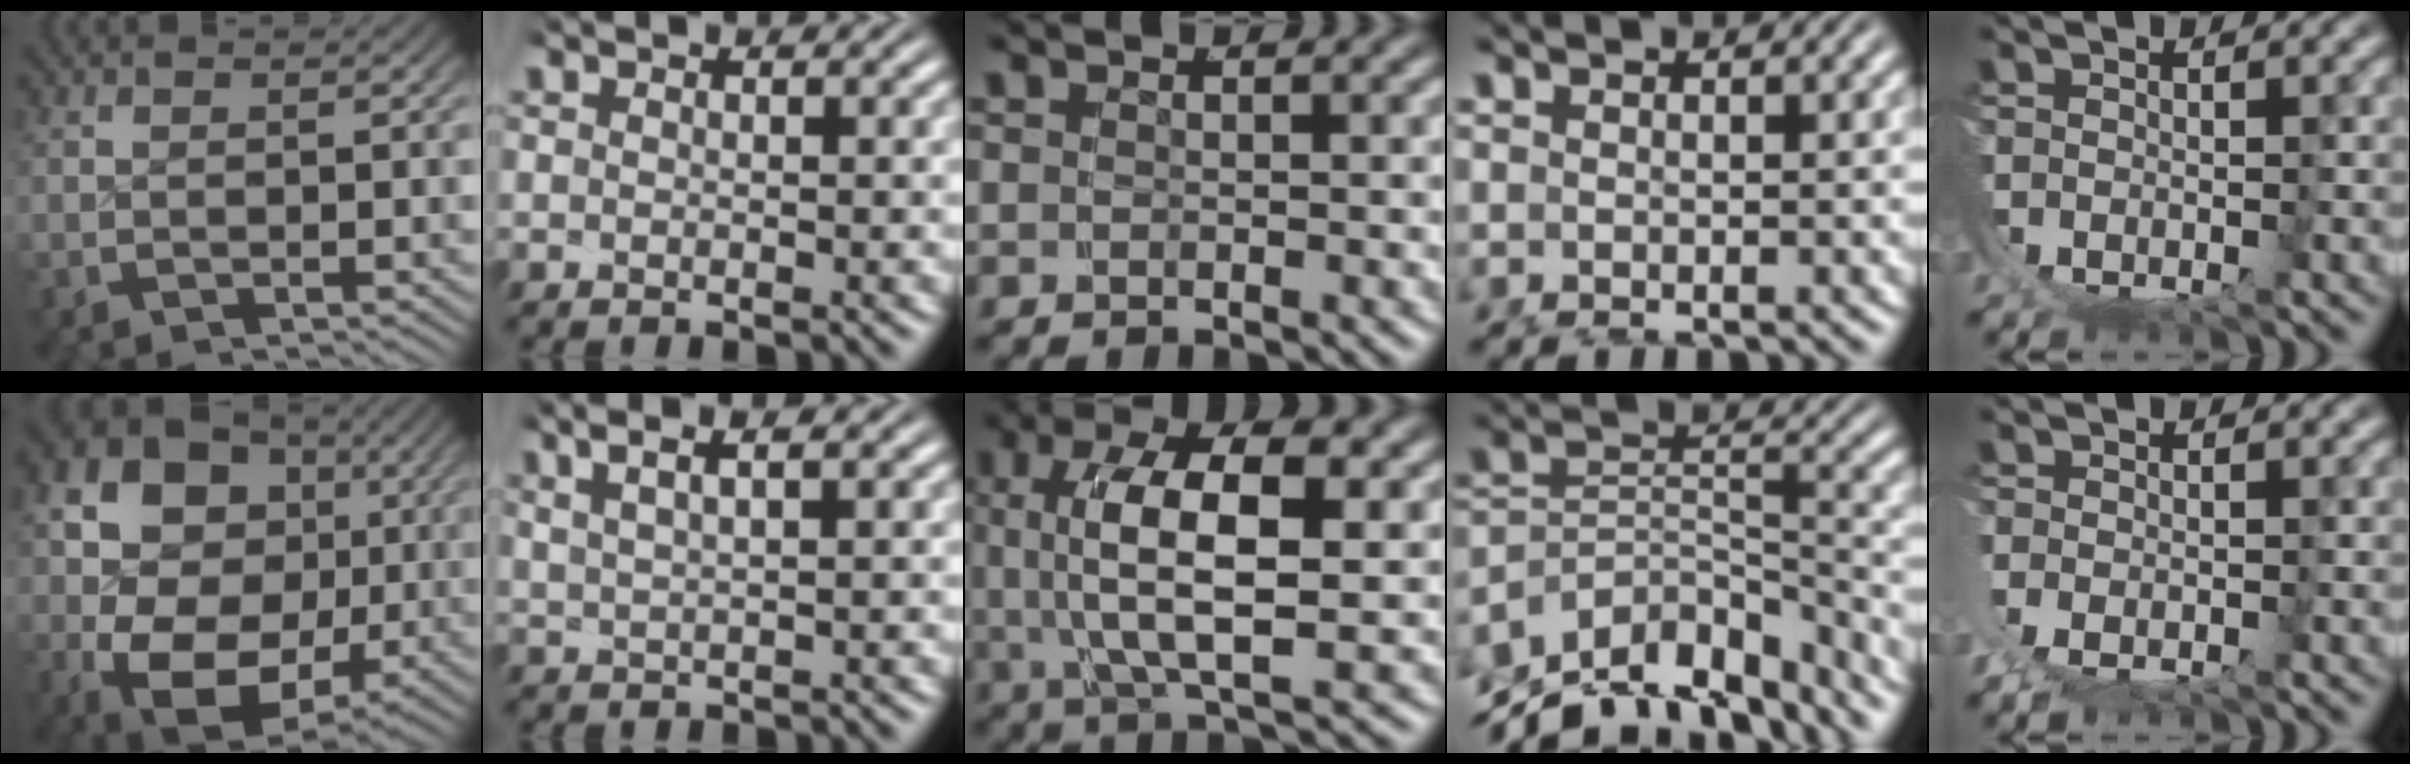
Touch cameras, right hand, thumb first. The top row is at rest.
{"thumb": {"total": 17.7, "force": [-1.4, 14.1, 10.6], "torque": [-0.239, -0.051, -0.020]}, "index": {"total": 4.4, "force": [2.6, 2.2, 2.9], "torque": [-0.054, 0.017, 0.038]}, "middle": {"total": 8.0, "force": [1.3, 3.1, 7.2], "torque": [-0.132, 0.003, 0.023]}, "ring": {"total": 11.2, "force": [-6.6, 6.4, 6.4], "torque": [-0.093, -0.039, -0.090]}, "little": {"total": 1.1, "force": [-0.1, 0.0, 1.1], "torque": [-0.017, -0.004, 0.003]}}